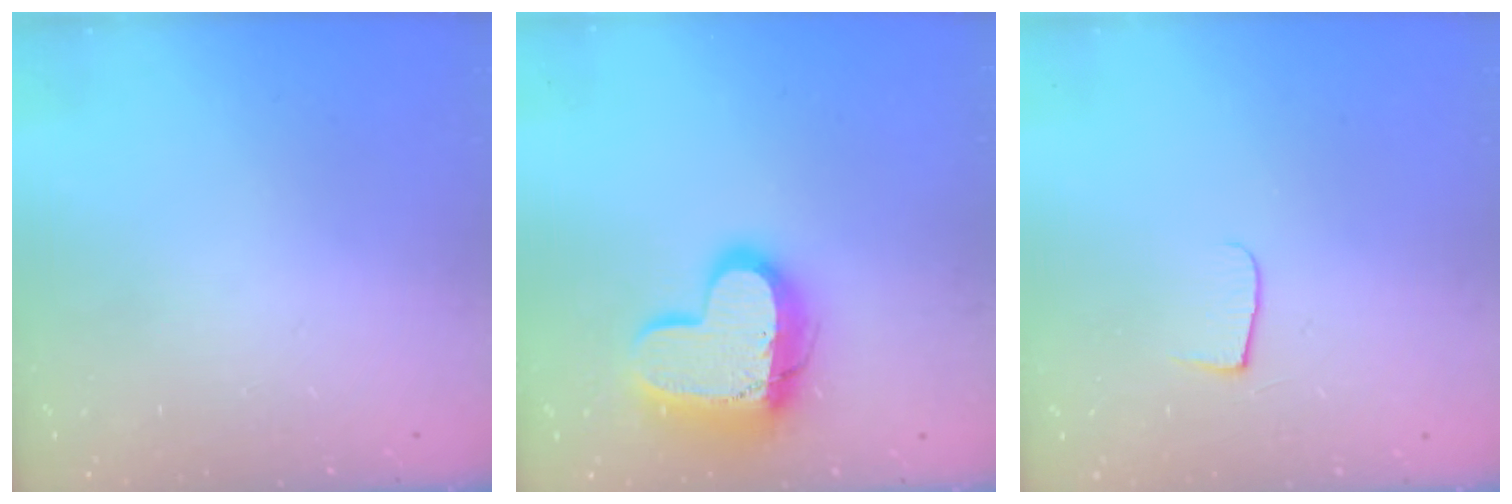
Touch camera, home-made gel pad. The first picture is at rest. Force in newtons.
{"total": 16.3, "press": 16.3, "slide": 1.3}
{"total": 4.3, "press": 4.2, "slide": 0.5}